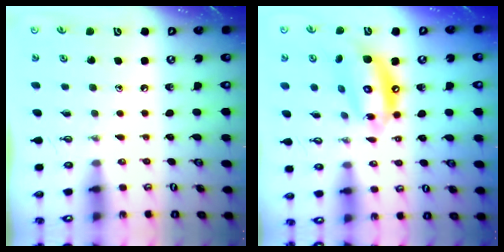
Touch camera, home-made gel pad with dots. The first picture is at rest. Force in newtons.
{"total": 14.2, "press": 14.1, "slide": 1.5}